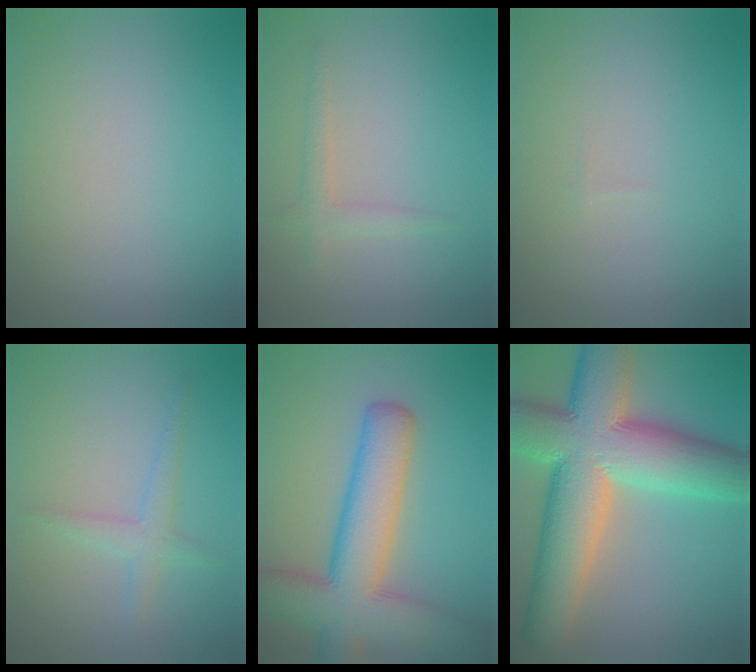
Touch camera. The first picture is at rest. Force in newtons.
{"total": 1.6, "press": 1.6, "slide": 0.1}
{"total": 0.0}
{"total": 2.0, "press": 2.0, "slide": 0.0}
{"total": 9.3, "press": 9.3, "slide": 0.4}
{"total": 14.9, "press": 14.8, "slide": 0.9}